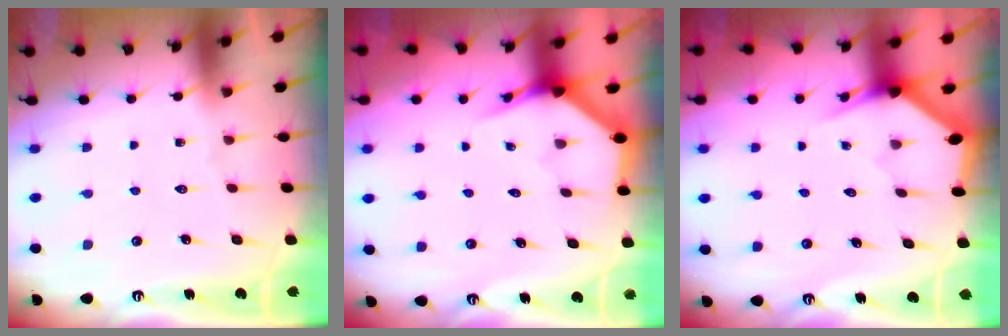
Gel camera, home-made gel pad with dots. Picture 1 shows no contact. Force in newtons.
{"total": 3.8, "press": 3.8, "slide": 0.2}
{"total": 3.1, "press": 3.1, "slide": 0.2}